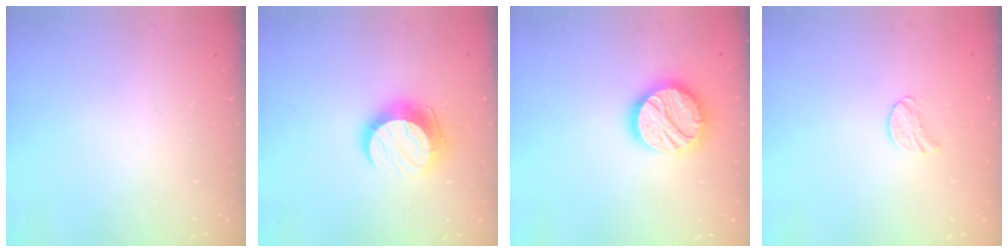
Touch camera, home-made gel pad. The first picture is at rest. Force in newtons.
{"total": 11.9, "press": 11.9, "slide": 0.7}
{"total": 16.8, "press": 16.7, "slide": 1.0}
{"total": 6.5, "press": 6.5, "slide": 0.7}